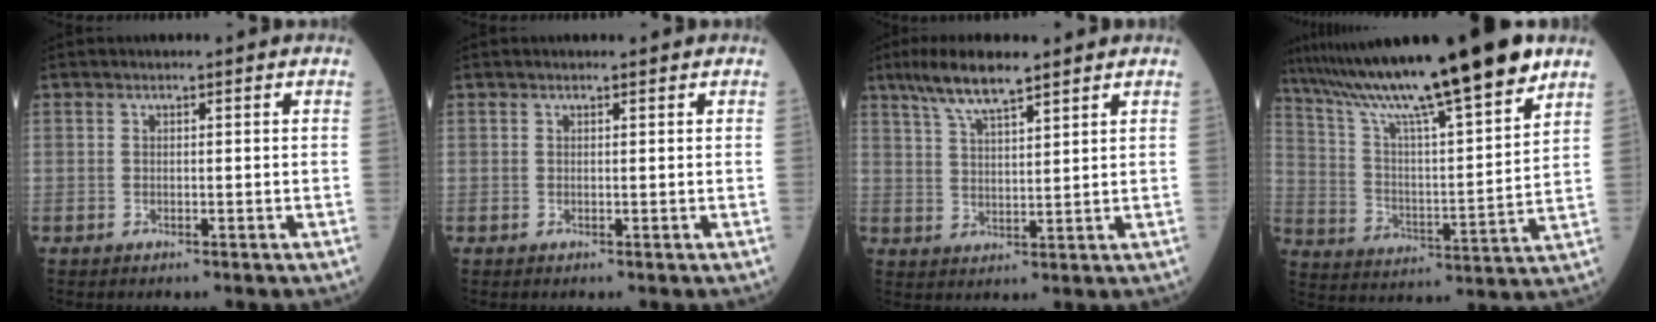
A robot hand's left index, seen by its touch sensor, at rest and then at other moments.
{"total": 0.6, "force": [0.6, 0.1, 0.2], "torque": [-0.008, 0.005, 0.009]}
{"total": 7.9, "force": [5.9, 1.1, 5.1], "torque": [-0.104, 0.015, 0.109]}
{"total": 22.0, "force": [17.2, 0.7, 13.7], "torque": [-0.231, 0.006, 0.284]}